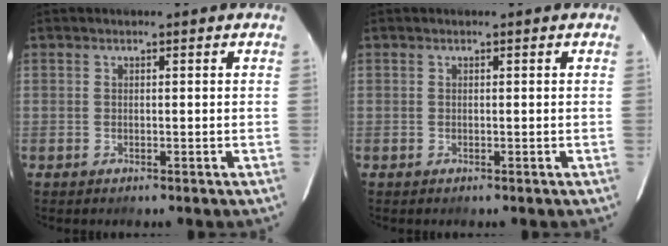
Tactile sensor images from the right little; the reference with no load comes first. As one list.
[{"total": 0.0}]